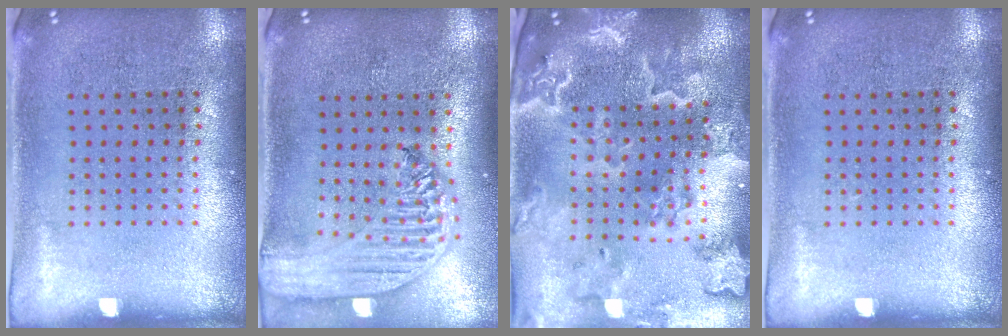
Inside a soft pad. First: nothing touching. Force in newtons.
{"total": 2.7, "press": 2.2, "slide": 1.5}
{"total": 4.0, "press": 3.4, "slide": 2.2}
{"total": 0.0}